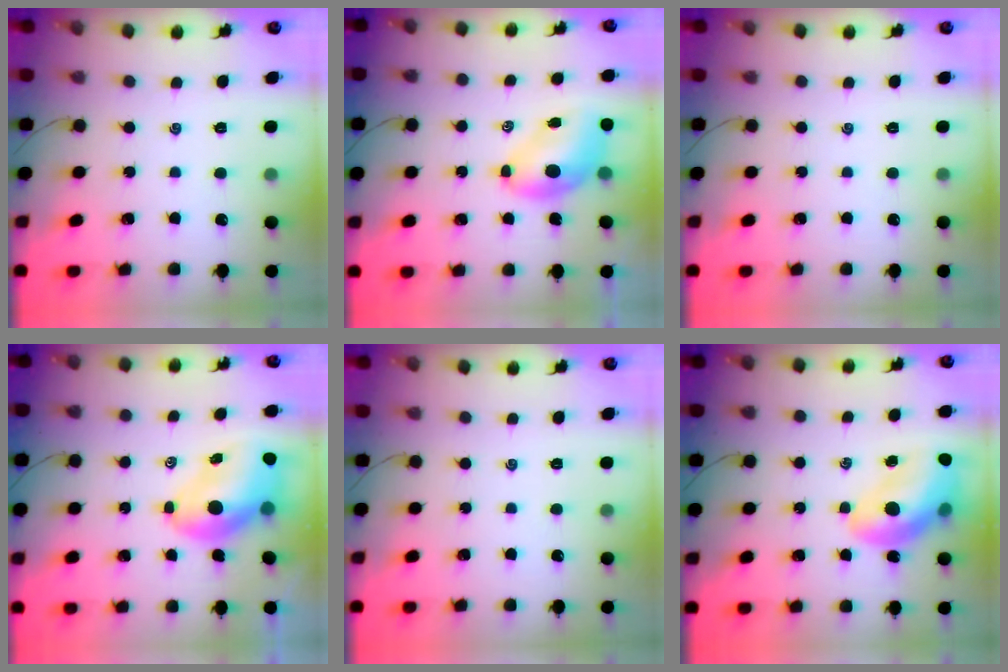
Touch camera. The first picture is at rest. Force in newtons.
{"total": 7.1, "press": 6.9, "slide": 1.6}
{"total": 0.0}
{"total": 10.2, "press": 9.9, "slide": 2.5}
{"total": 0.0}
{"total": 15.0, "press": 14.5, "slide": 3.7}